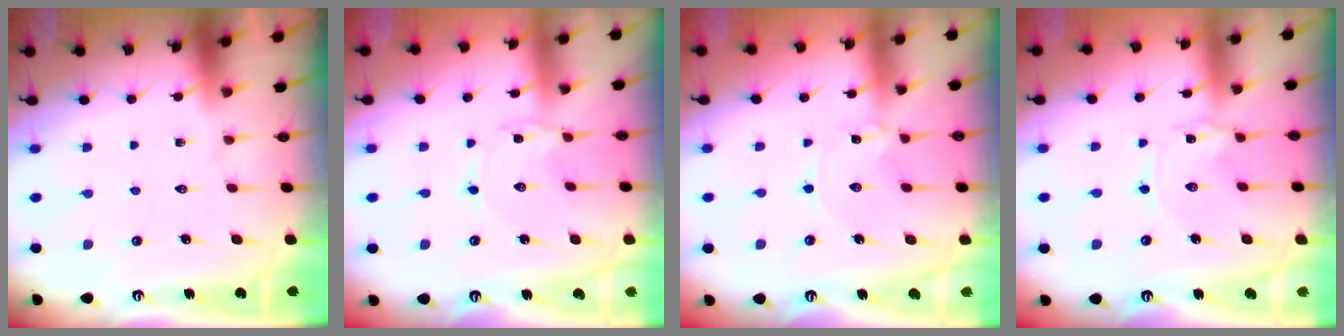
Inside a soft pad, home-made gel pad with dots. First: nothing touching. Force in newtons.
{"total": 1.3, "press": 1.3, "slide": 0.2}
{"total": 1.4, "press": 1.3, "slide": 0.2}
{"total": 1.5, "press": 1.5, "slide": 0.2}